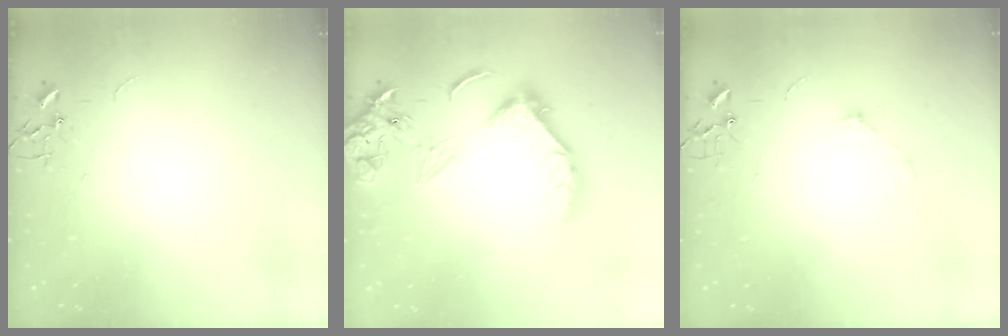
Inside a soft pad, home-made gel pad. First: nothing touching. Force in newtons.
{"total": 14.9, "press": 14.8, "slide": 1.9}
{"total": 6.0, "press": 6.0, "slide": 0.8}